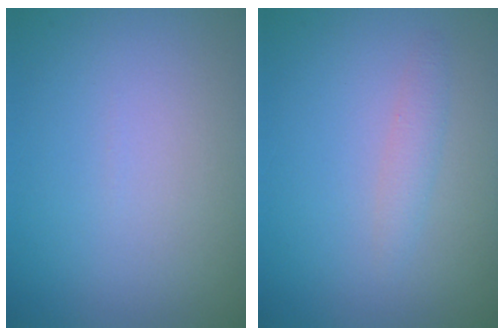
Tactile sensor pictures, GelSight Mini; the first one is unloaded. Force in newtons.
{"total": 1.2, "press": 1.2, "slide": 0.0}